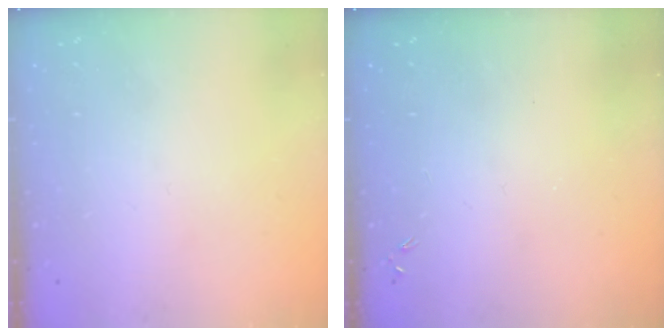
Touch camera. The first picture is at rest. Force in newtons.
{"total": 0.0}